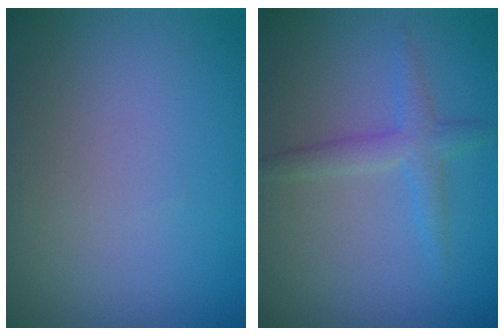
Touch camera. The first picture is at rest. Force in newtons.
{"total": 2.3, "press": 2.3, "slide": 0.1}